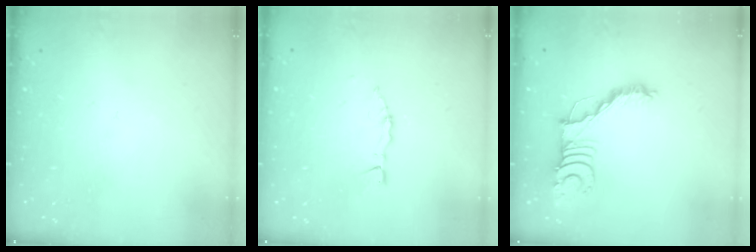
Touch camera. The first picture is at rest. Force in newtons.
{"total": 2.9, "press": 2.8, "slide": 0.3}
{"total": 12.4, "press": 12.4, "slide": 1.2}